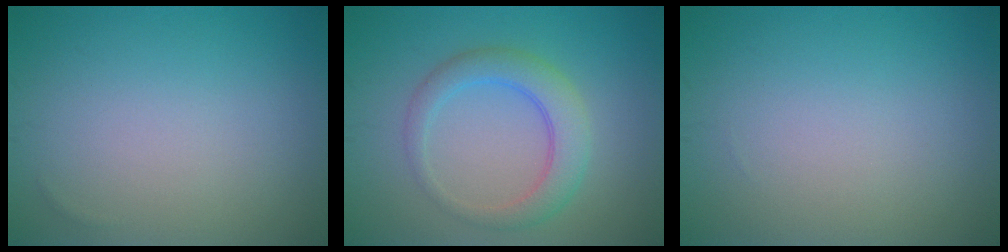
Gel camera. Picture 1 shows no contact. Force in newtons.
{"total": 3.9, "press": 3.9, "slide": 0.2}
{"total": 0.0}